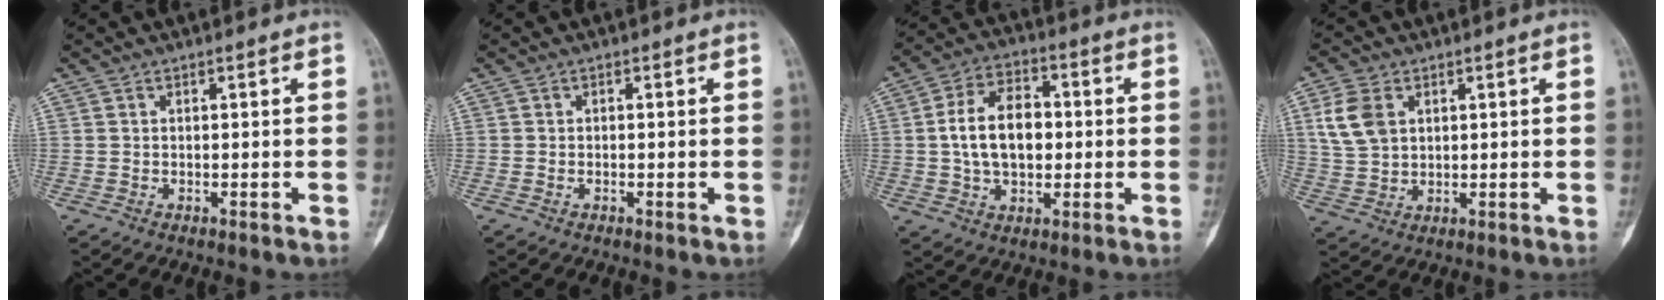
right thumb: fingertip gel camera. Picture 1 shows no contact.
{"total": 0.0}
{"total": 12.3, "force": [0.4, 7.9, 9.4], "torque": [-0.148, 0.017, 0.003]}
{"total": 7.6, "force": [2.6, 5.3, 4.8], "torque": [-0.090, -0.001, 0.058]}